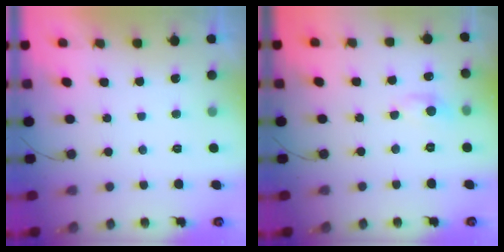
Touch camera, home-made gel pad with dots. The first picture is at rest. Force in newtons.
{"total": 4.8, "press": 4.8, "slide": 0.6}